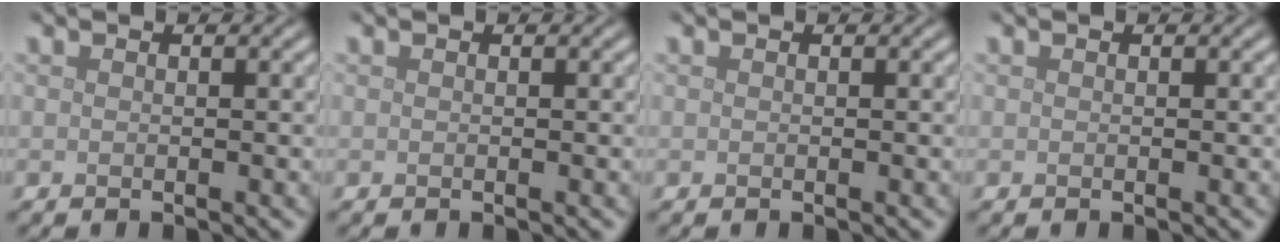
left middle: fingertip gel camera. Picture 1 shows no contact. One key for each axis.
{"total": 0.0}
{"total": 0.0}
{"total": 0.0}